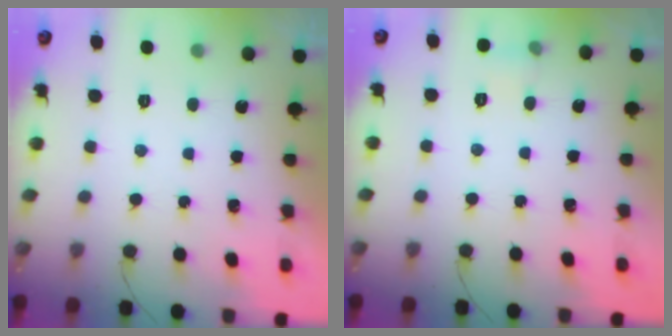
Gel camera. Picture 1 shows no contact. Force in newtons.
{"total": 4.4, "press": 4.2, "slide": 1.2}